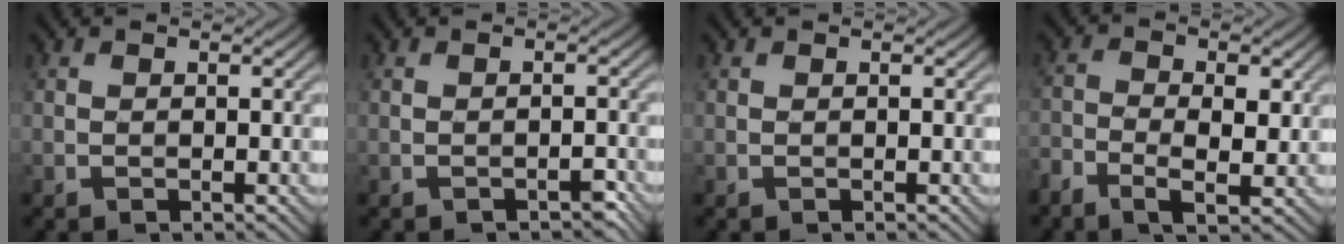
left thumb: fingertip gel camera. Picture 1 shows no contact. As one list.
[{"total": 1.2, "force": [-1.0, 0.3, 0.6], "torque": [-0.007, 0.003, -0.016]}, {"total": 0.0}, {"total": 5.5, "force": [-1.6, 2.7, 4.5], "torque": [-0.093, -0.011, -0.031]}]